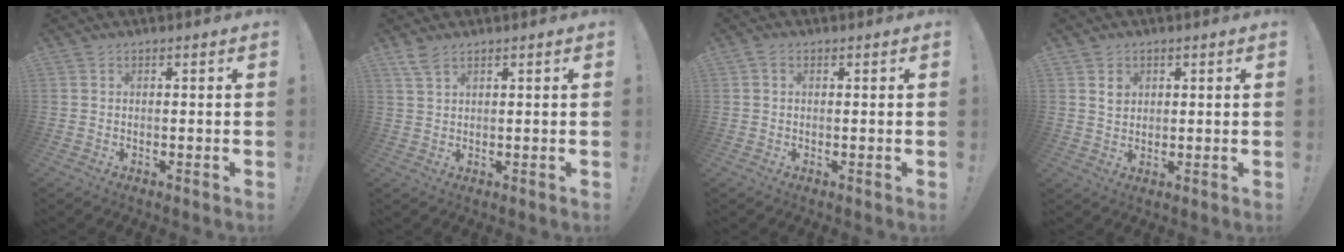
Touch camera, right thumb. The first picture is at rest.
{"total": 3.7, "force": [2.6, 1.4, 2.3], "torque": [-0.047, -0.005, 0.049]}
{"total": 1.1, "force": [0.2, 0.9, 0.7], "torque": [-0.012, 0.004, 0.004]}
{"total": 3.4, "force": [1.8, 2.8, 0.9], "torque": [0.001, -0.010, 0.028]}